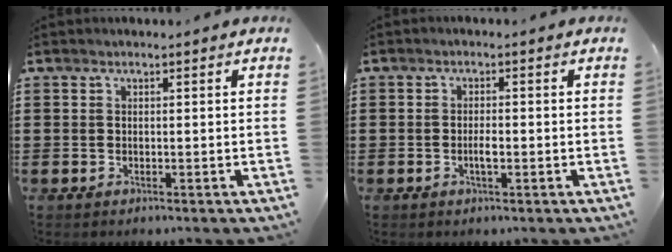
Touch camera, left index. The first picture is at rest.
{"total": 2.0, "force": [-0.6, 0.6, 1.8], "torque": [-0.043, -0.002, -0.012]}